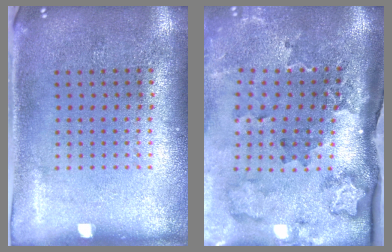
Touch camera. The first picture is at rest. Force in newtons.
{"total": 2.5, "press": 2.0, "slide": 1.6}